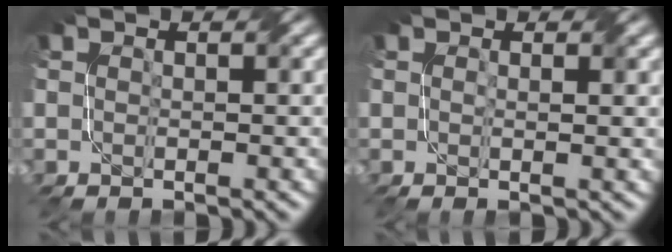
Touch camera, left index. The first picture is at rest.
{"total": 1.0, "force": [0.3, 0.1, 0.9], "torque": [-0.015, -0.003, 0.005]}